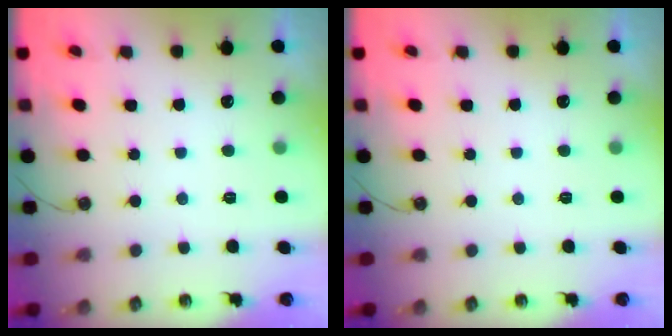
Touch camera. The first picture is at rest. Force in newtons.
{"total": 0.0}